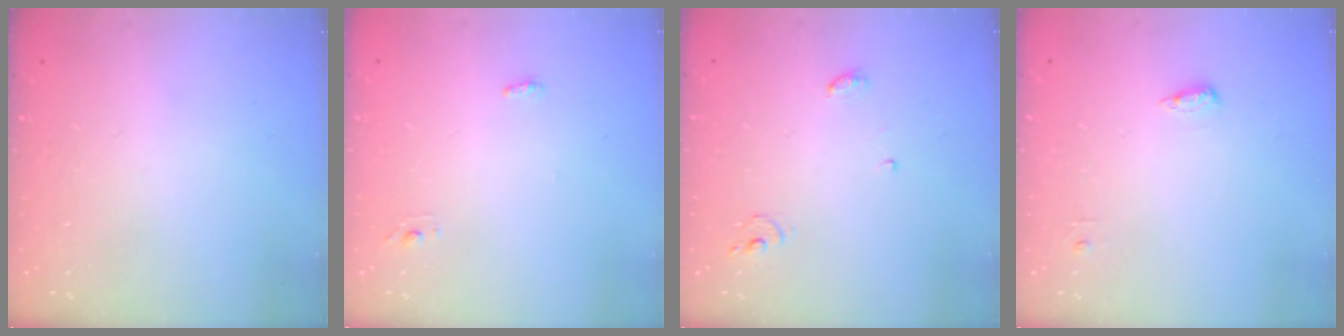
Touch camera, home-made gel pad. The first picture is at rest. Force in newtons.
{"total": 7.6, "press": 3.8, "slide": 6.6}
{"total": 4.2, "press": 4.2, "slide": 0.2}
{"total": 4.9, "press": 4.8, "slide": 1.0}